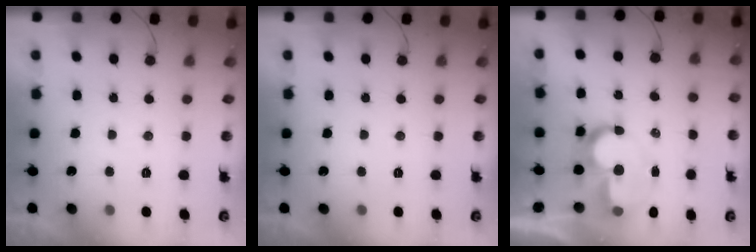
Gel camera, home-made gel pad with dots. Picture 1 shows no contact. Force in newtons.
{"total": 0.0}
{"total": 10.0, "press": 9.9, "slide": 0.7}